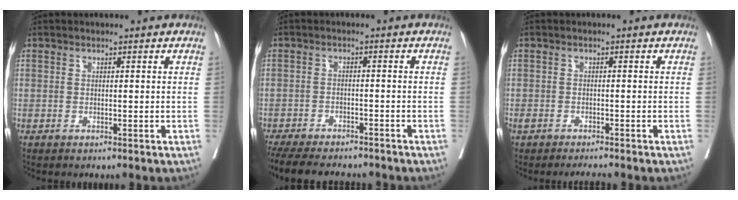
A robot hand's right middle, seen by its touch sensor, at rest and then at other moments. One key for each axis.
{"total": 14.0, "fx": -12.1, "fy": 3.9, "fz": 5.9, "tx": -0.132, "ty": -0.018, "tz": -0.168}
{"total": 2.2, "fx": -2.0, "fy": 0.4, "fz": 0.9, "tx": -0.018, "ty": -0.001, "tz": -0.031}